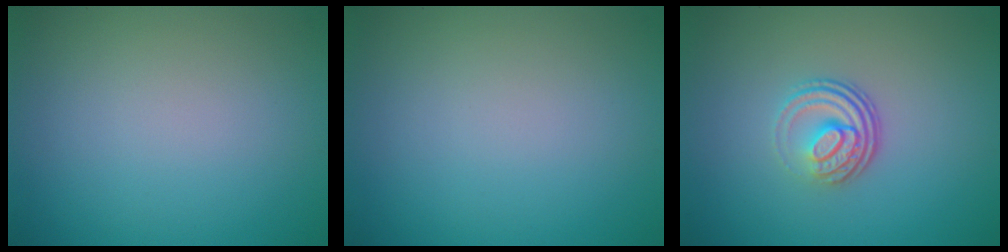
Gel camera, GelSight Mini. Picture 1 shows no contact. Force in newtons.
{"total": 0.0}
{"total": 3.6, "press": 2.5, "slide": 2.6}